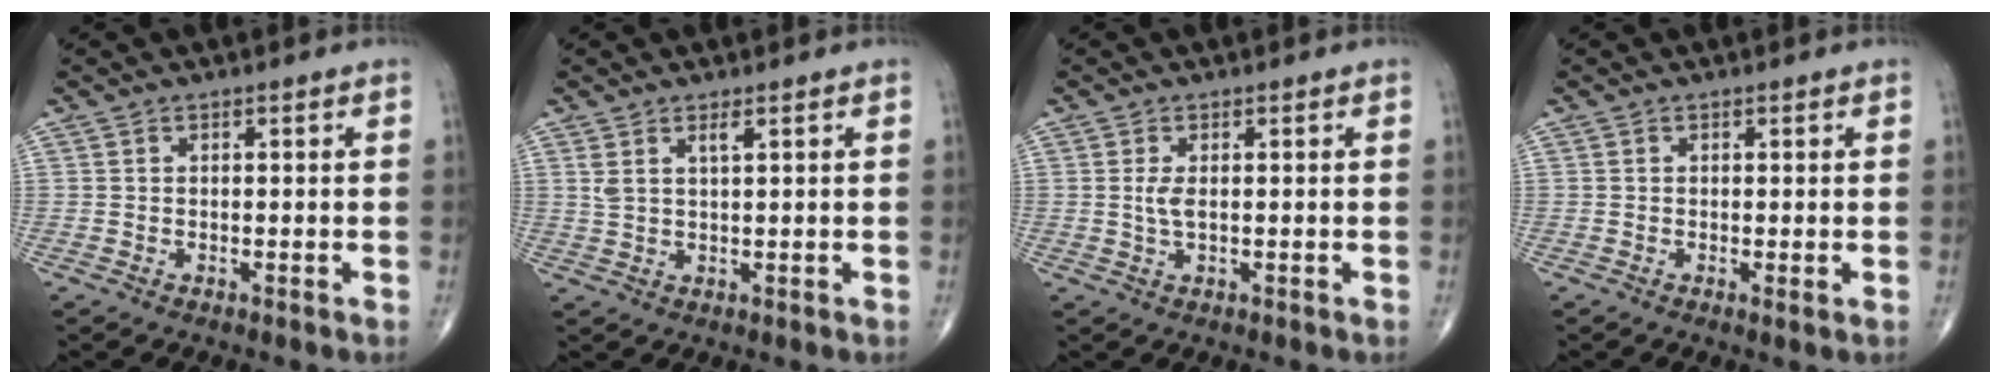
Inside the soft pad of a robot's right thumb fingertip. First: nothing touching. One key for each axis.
{"total": 2.8, "fx": 1.5, "fy": 0.7, "fz": 2.3, "tx": -0.051, "ty": -0.003, "tz": 0.035}
{"total": 2.3, "fx": 0.3, "fy": 0.8, "fz": 2.1, "tx": -0.048, "ty": -0.002, "tz": 0.009}
{"total": 0.7, "fx": 0.0, "fy": 0.0, "fz": 0.7, "tx": -0.016, "ty": -0.005, "tz": -0.004}